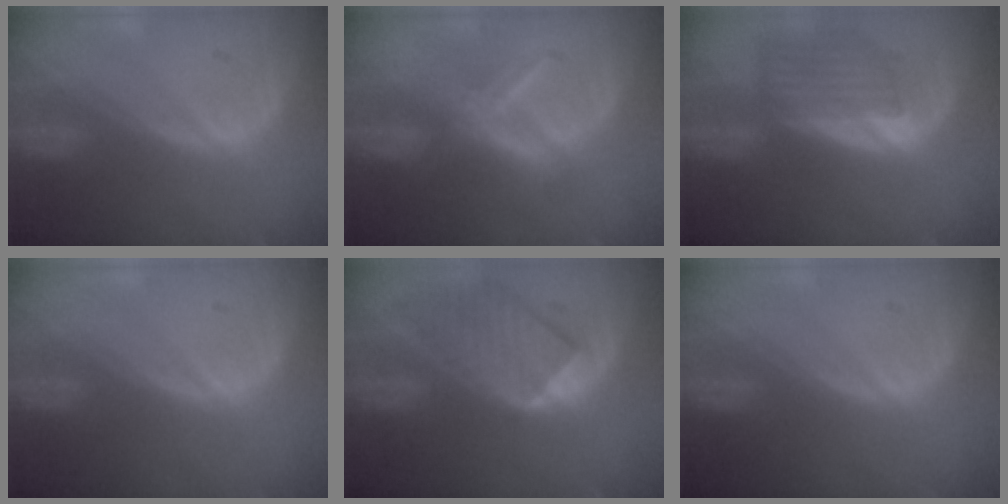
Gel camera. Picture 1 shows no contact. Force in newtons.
{"total": 5.5, "press": 5.4, "slide": 1.1}
{"total": 6.6, "press": 6.3, "slide": 1.9}
{"total": 0.6, "press": 0.1, "slide": 0.6}
{"total": 8.8, "press": 7.9, "slide": 3.9}
{"total": 0.0}